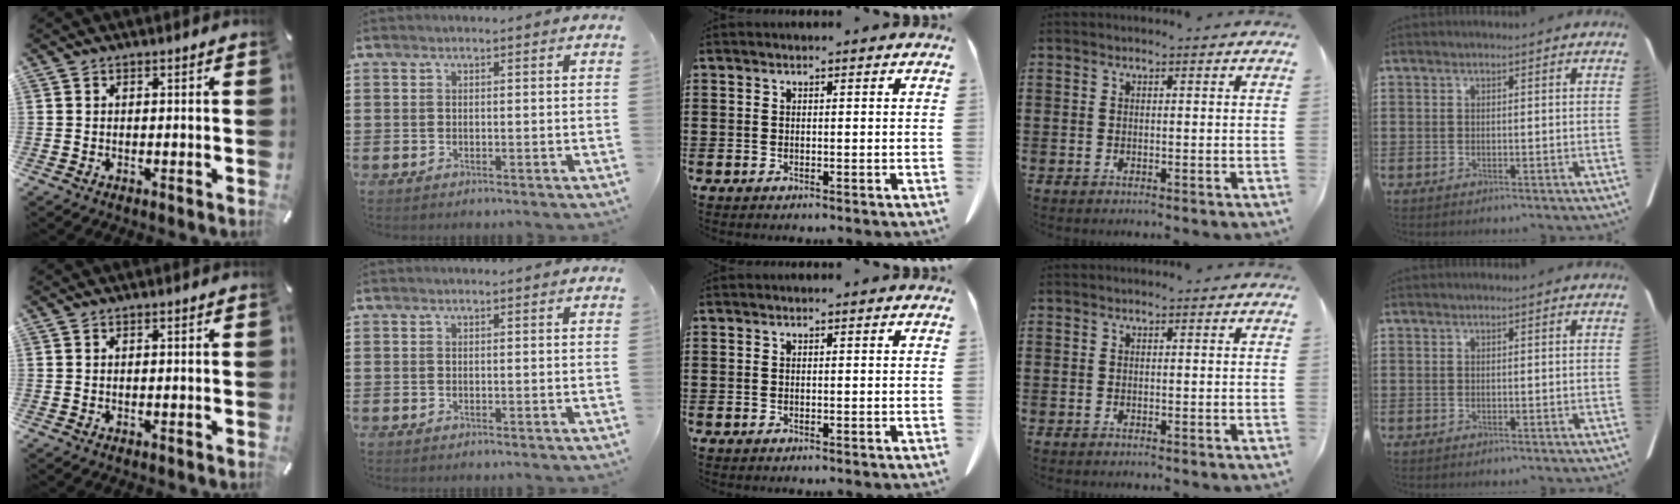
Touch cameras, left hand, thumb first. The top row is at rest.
{}